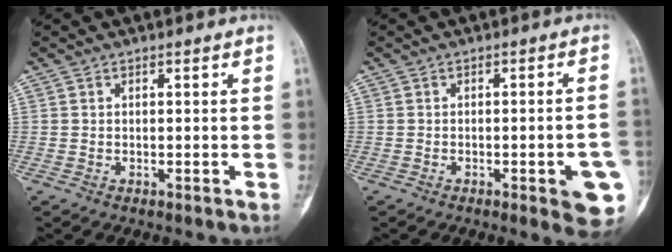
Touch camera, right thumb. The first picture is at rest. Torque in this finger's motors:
{"motor_torque": [1.83, 1.81, 1.08, -1.08, 0.21]}